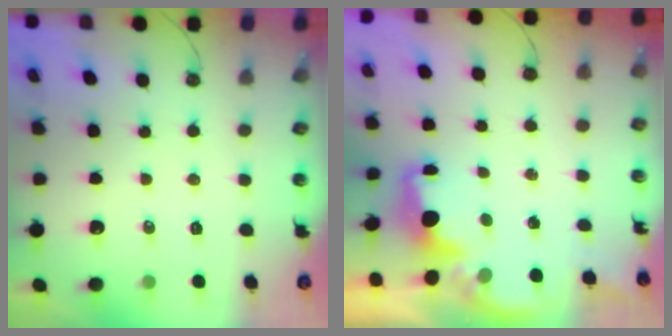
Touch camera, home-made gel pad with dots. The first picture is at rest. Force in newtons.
{"total": 1.8, "press": 1.6, "slide": 0.7}